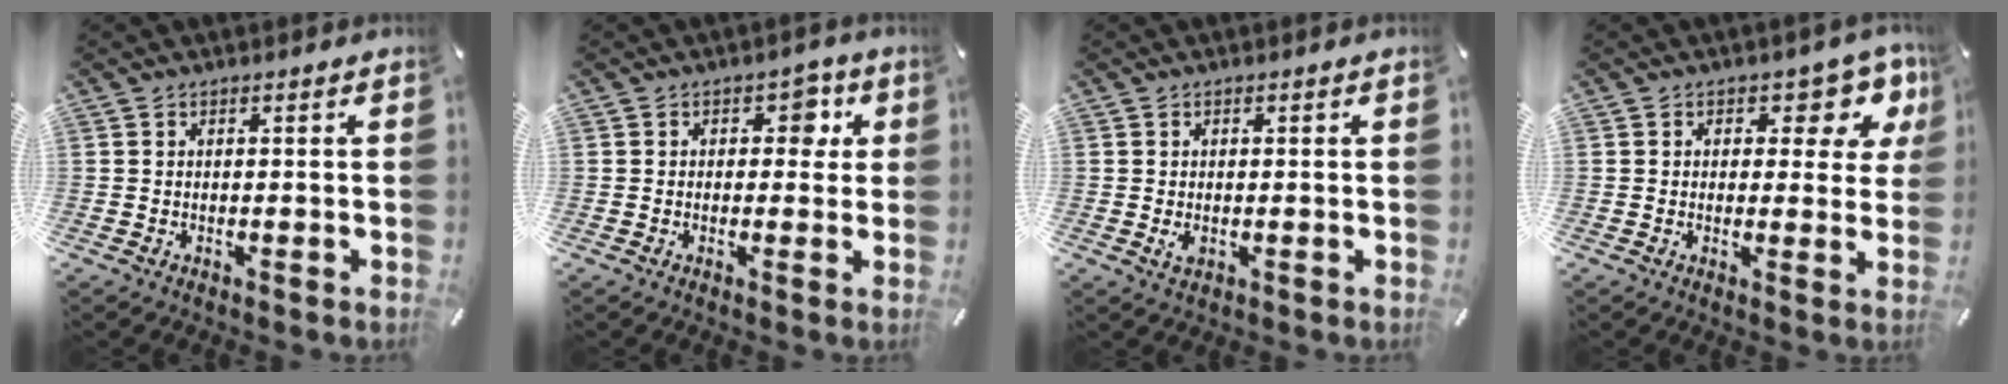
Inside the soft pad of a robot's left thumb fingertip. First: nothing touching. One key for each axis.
{"total": 4.8, "fx": 1.2, "fy": 3.5, "fz": 3.2, "tx": -0.021, "ty": -0.006, "tz": 0.007}
{"total": 1.7, "fx": -0.3, "fy": 1.1, "fz": 1.2, "tx": -0.029, "ty": -0.001, "tz": -0.006}
{"total": 8.2, "fx": 3.8, "fy": 5.0, "fz": 5.4, "tx": -0.059, "ty": -0.018, "tz": 0.061}